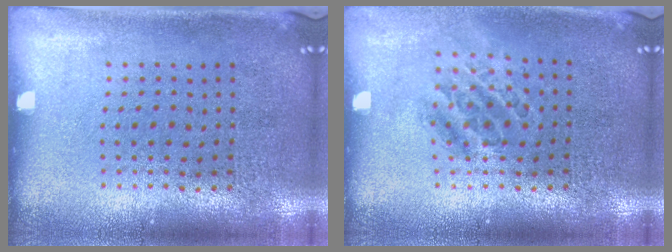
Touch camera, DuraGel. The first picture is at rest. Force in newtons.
{"total": 1.3, "press": 1.0, "slide": 0.7}